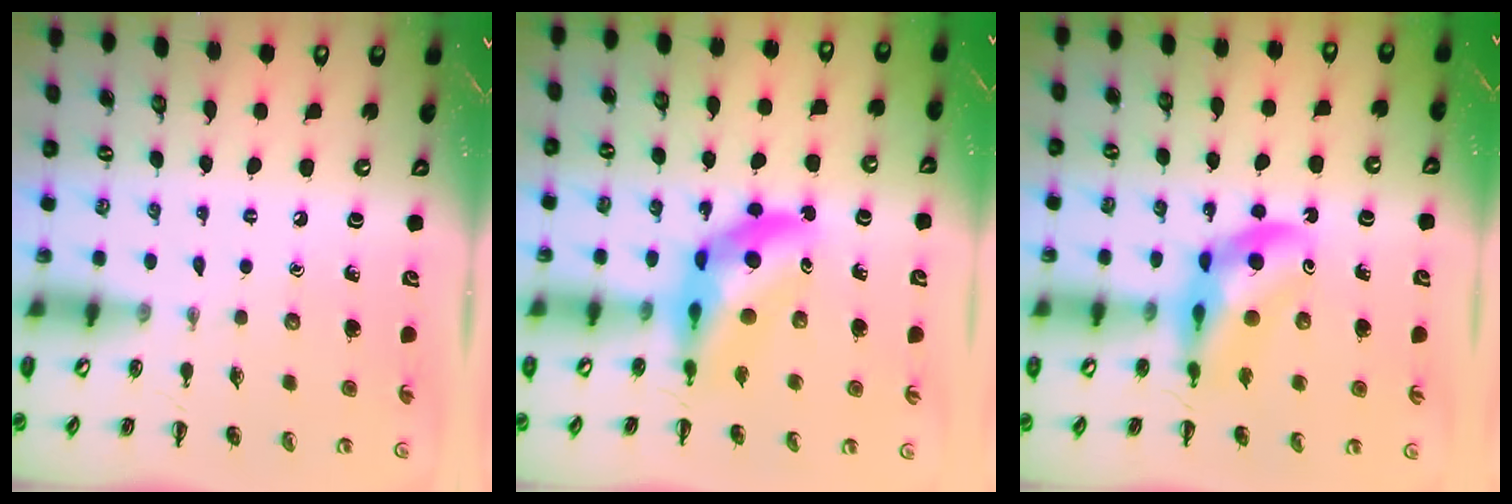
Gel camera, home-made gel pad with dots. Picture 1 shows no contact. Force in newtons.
{"total": 10.2, "press": 9.6, "slide": 3.4}
{"total": 11.3, "press": 10.9, "slide": 3.1}